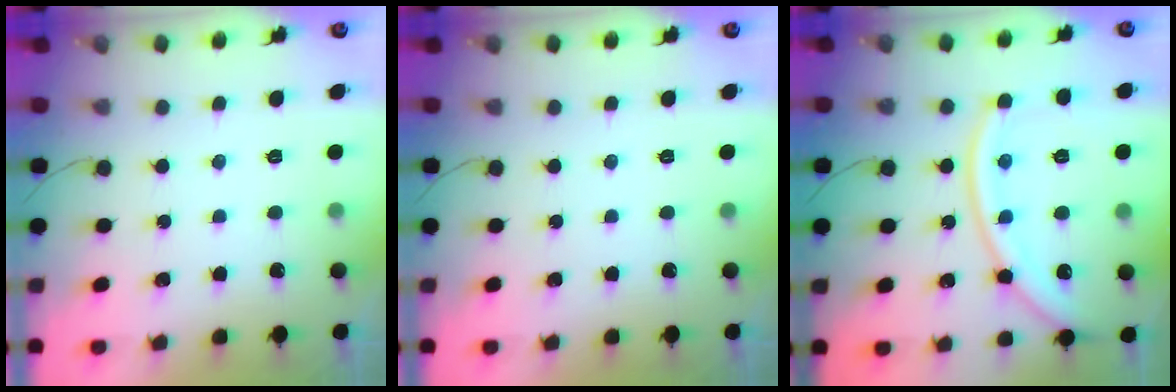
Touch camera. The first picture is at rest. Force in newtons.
{"total": 0.0}
{"total": 13.5, "press": 13.4, "slide": 1.8}